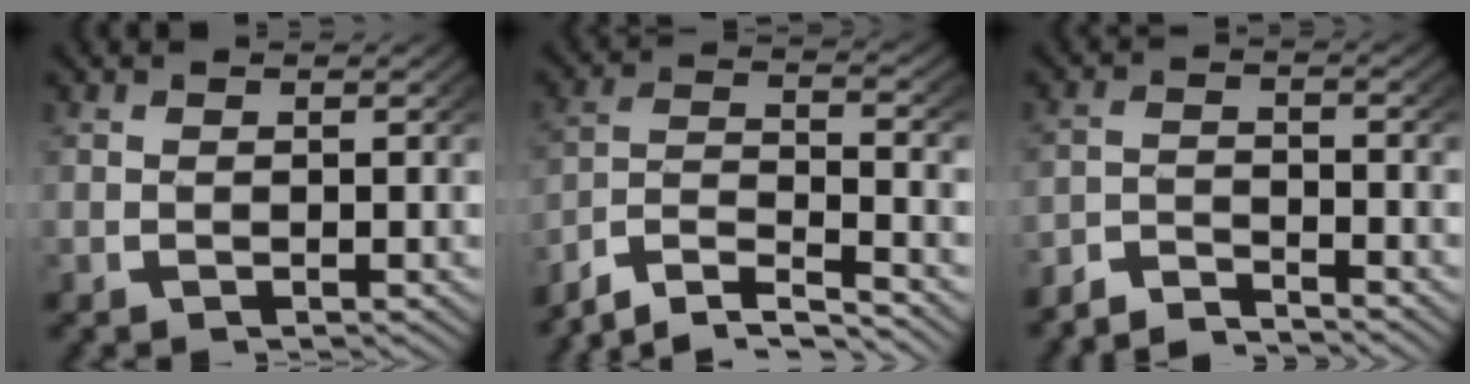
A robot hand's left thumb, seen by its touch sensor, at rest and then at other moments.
{"total": 9.9, "force": [-5.2, 6.0, 5.9], "torque": [-0.131, -0.032, -0.081]}
{"total": 3.4, "force": [-3.3, 0.7, 0.5], "torque": [-0.009, -0.005, -0.068]}